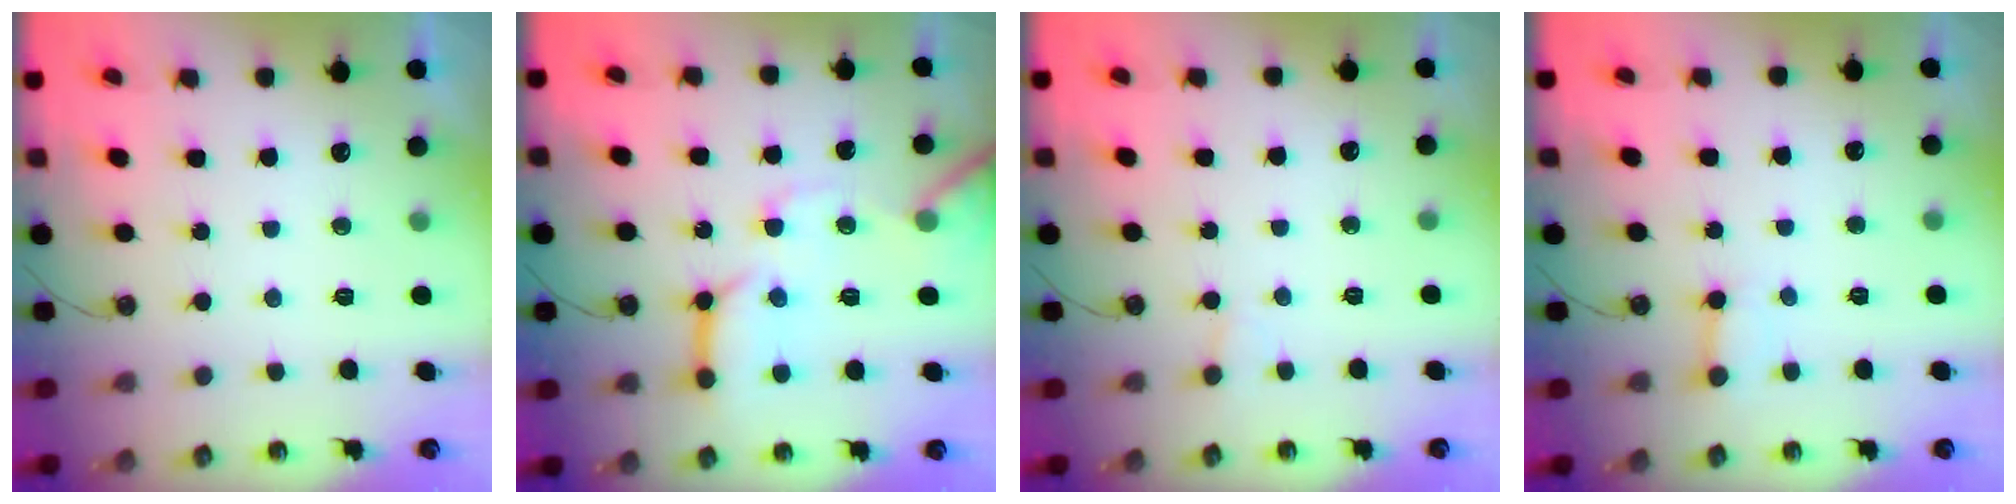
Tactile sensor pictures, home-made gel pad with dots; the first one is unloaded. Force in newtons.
{"total": 15.1, "press": 15.0, "slide": 1.9}
{"total": 2.3, "press": 2.3, "slide": 0.1}
{"total": 2.6, "press": 2.6, "slide": 0.3}